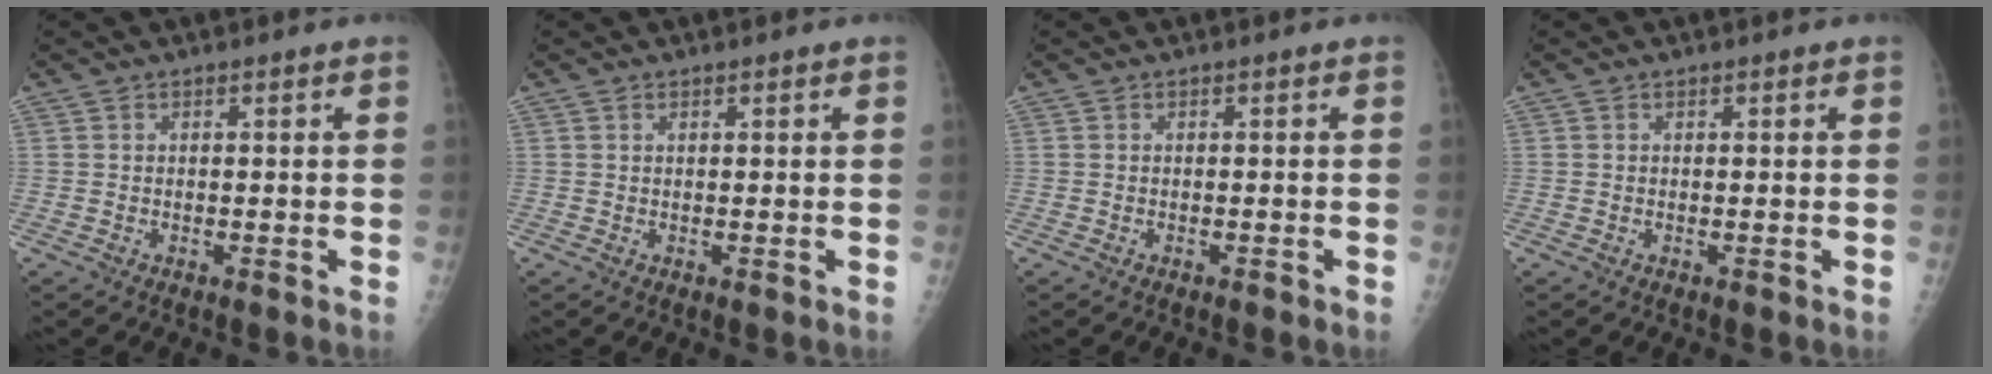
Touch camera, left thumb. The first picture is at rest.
{"total": 0.0}
{"total": 0.6, "force": [-0.4, 0.1, 0.4], "torque": [-0.010, 0.001, -0.003]}
{"total": 0.0}